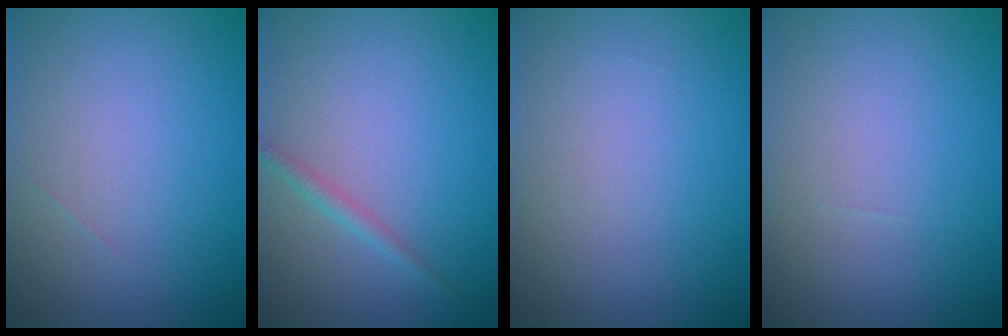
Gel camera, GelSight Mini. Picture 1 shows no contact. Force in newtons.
{"total": 1.2, "press": 1.2, "slide": 0.0}
{"total": 0.0}
{"total": 0.0}